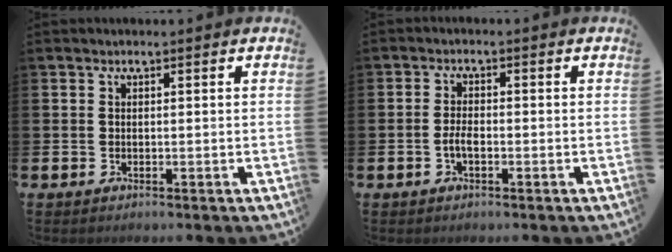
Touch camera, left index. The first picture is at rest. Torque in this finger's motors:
{"motor_torque": [0.40, 0.18, 0.05, 0.11]}